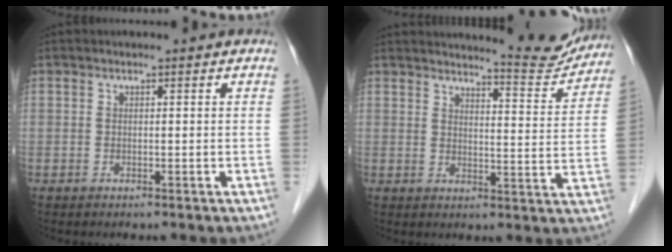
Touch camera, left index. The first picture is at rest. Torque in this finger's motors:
{"motor_torque": [1.05, -1.09, 0.25, 0.05]}